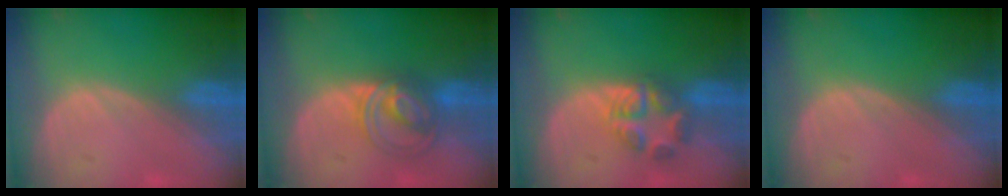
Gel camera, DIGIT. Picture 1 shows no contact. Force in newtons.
{"total": 6.3, "press": 6.1, "slide": 1.4}
{"total": 5.5, "press": 5.4, "slide": 1.1}
{"total": 0.0}